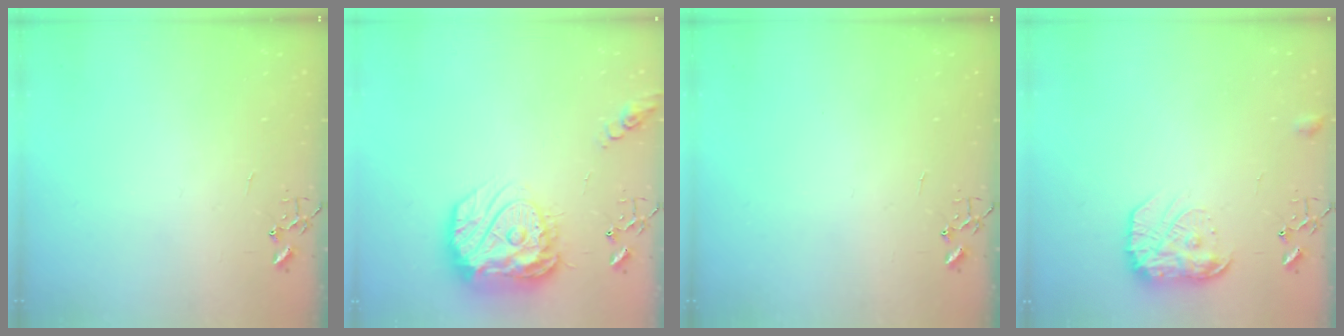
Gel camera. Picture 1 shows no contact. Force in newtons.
{"total": 18.2, "press": 18.1, "slide": 1.7}
{"total": 0.0}
{"total": 14.3, "press": 14.3, "slide": 0.9}